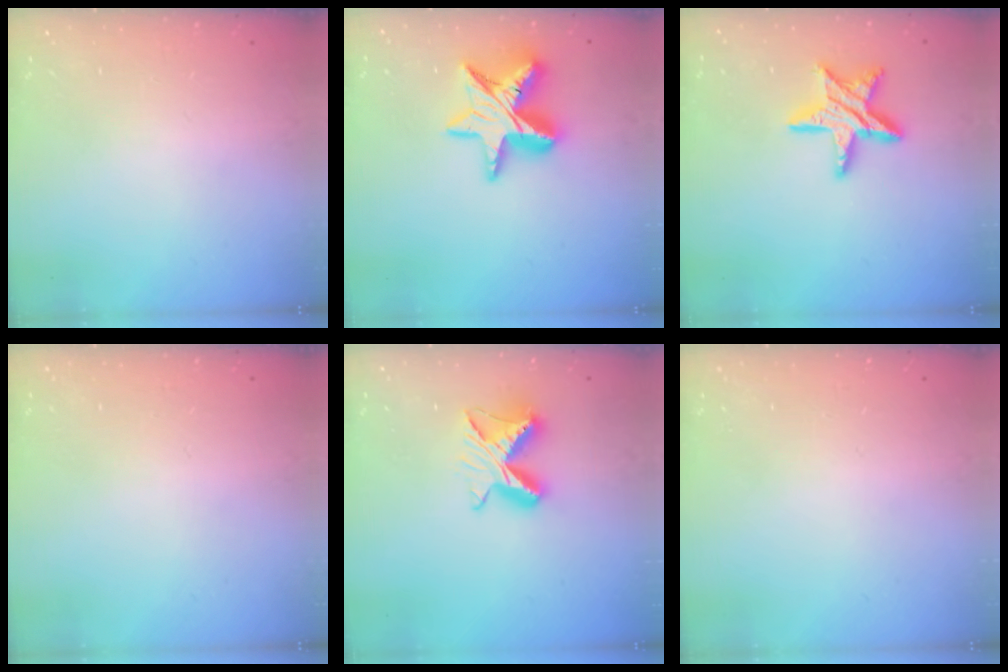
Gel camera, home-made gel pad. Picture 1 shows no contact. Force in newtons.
{"total": 14.1, "press": 14.1, "slide": 1.4}
{"total": 13.6, "press": 13.5, "slide": 1.1}
{"total": 0.0}
{"total": 9.8, "press": 9.8, "slide": 1.1}
{"total": 0.0}